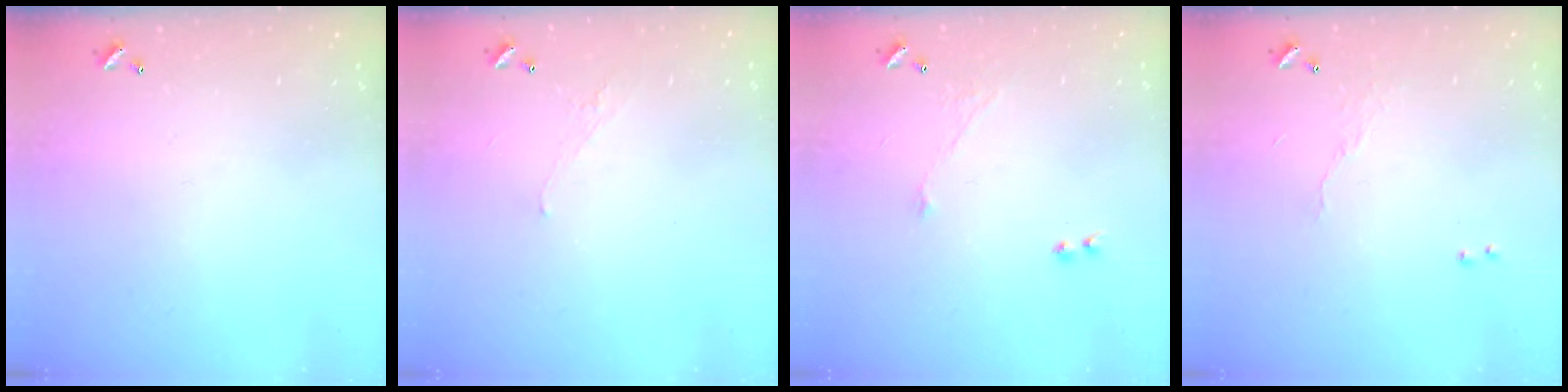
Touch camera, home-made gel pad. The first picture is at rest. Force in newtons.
{"total": 0.5, "press": 0.1, "slide": 0.5}
{"total": 3.6, "press": 3.5, "slide": 0.8}
{"total": 5.0, "press": 5.0, "slide": 0.2}